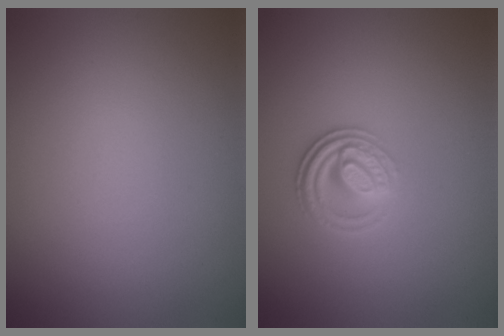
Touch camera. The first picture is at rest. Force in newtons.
{"total": 3.0, "press": 2.4, "slide": 1.8}